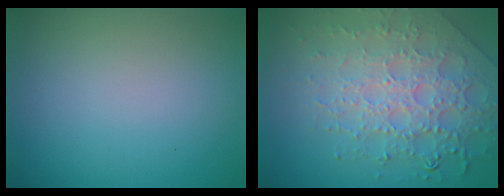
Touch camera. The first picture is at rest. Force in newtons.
{"total": 7.8, "press": 5.6, "slide": 5.5}